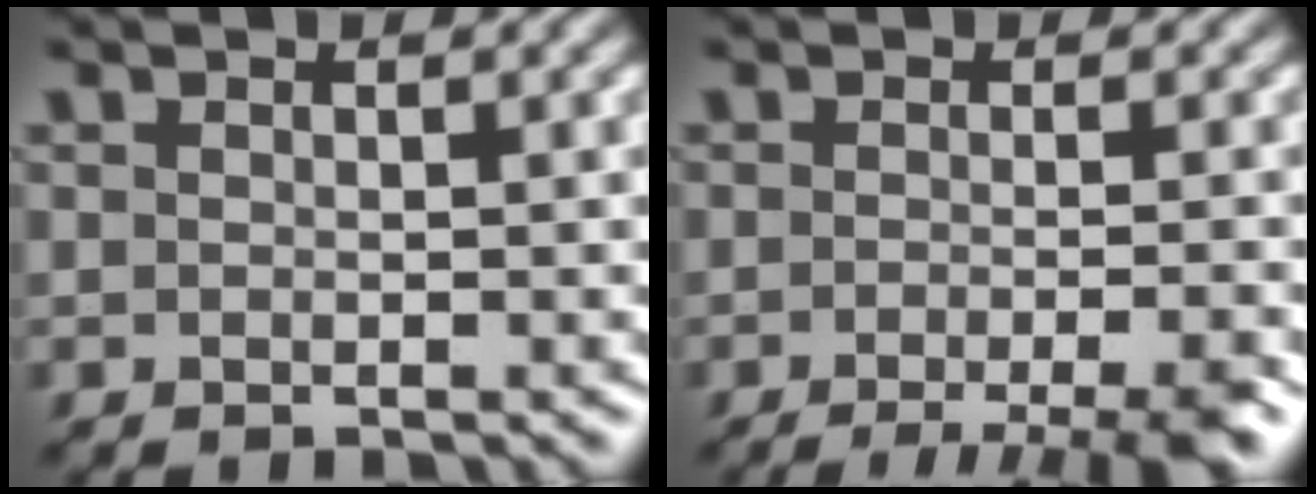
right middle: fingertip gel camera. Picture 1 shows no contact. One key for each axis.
{"total": 5.9, "fx": -3.5, "fy": 1.3, "fz": 4.5, "tx": -0.044, "ty": -0.006, "tz": -0.050}